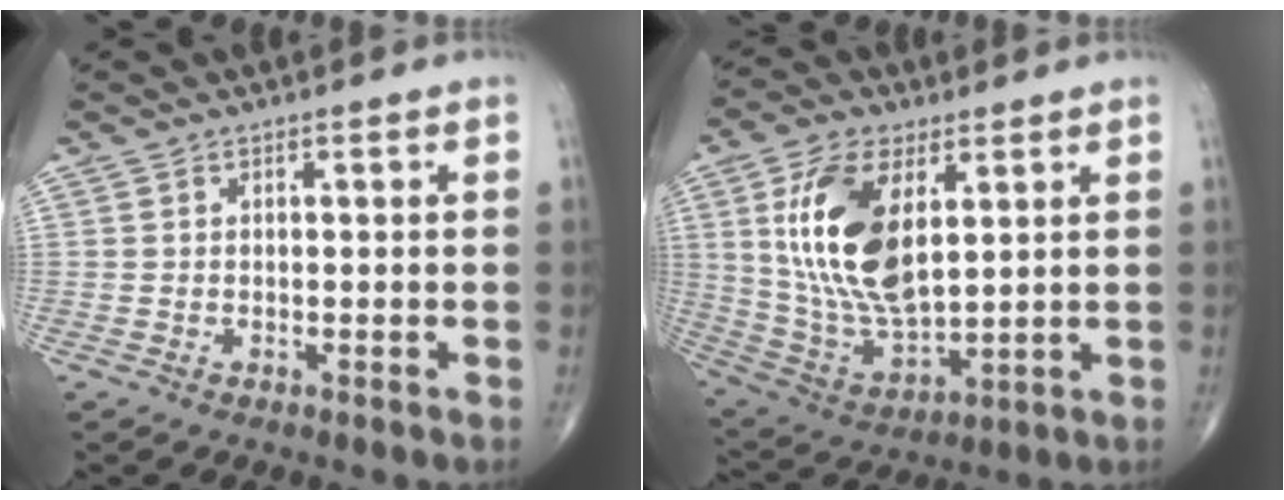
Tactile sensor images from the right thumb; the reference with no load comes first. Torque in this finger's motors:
{"motor_torque": [0.30, 3.73, 1.96, 0.46, 0.64]}